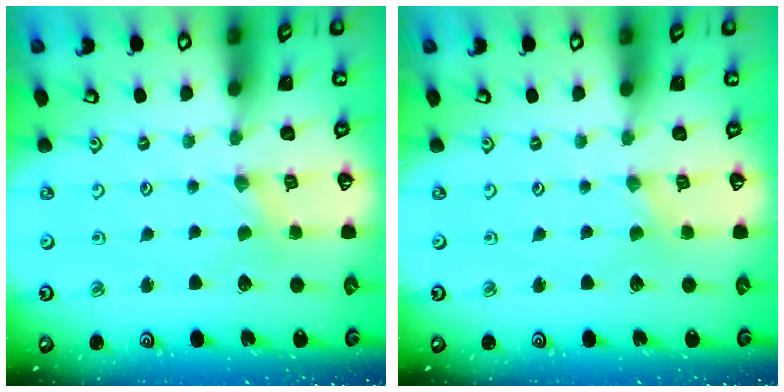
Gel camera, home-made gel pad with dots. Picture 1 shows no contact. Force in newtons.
{"total": 0.0}